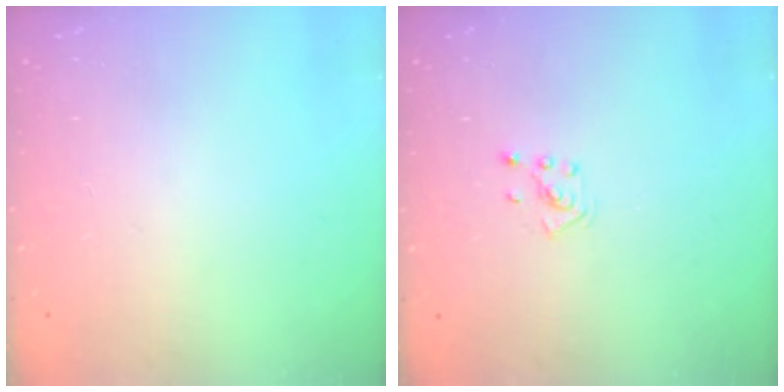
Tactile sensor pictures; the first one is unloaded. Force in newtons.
{"total": 2.1, "press": 2.0, "slide": 0.3}